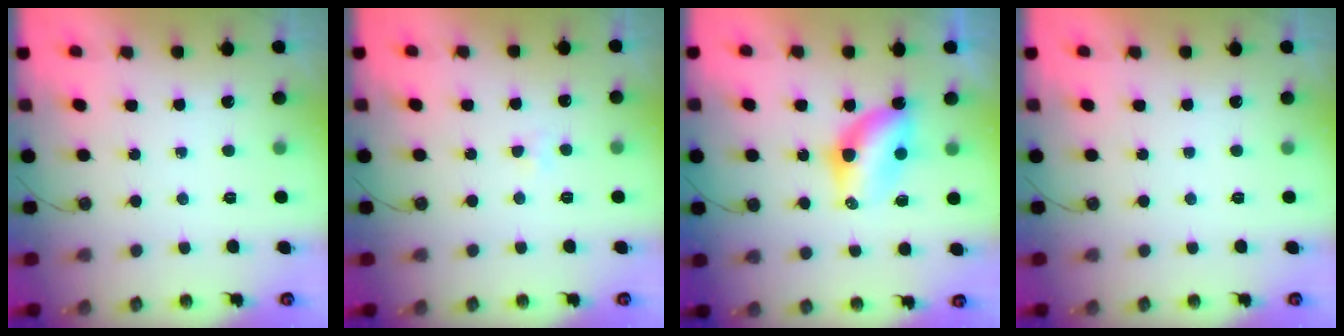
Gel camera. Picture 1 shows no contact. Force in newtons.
{"total": 1.9, "press": 1.8, "slide": 0.4}
{"total": 6.5, "press": 6.5, "slide": 0.2}
{"total": 0.0}